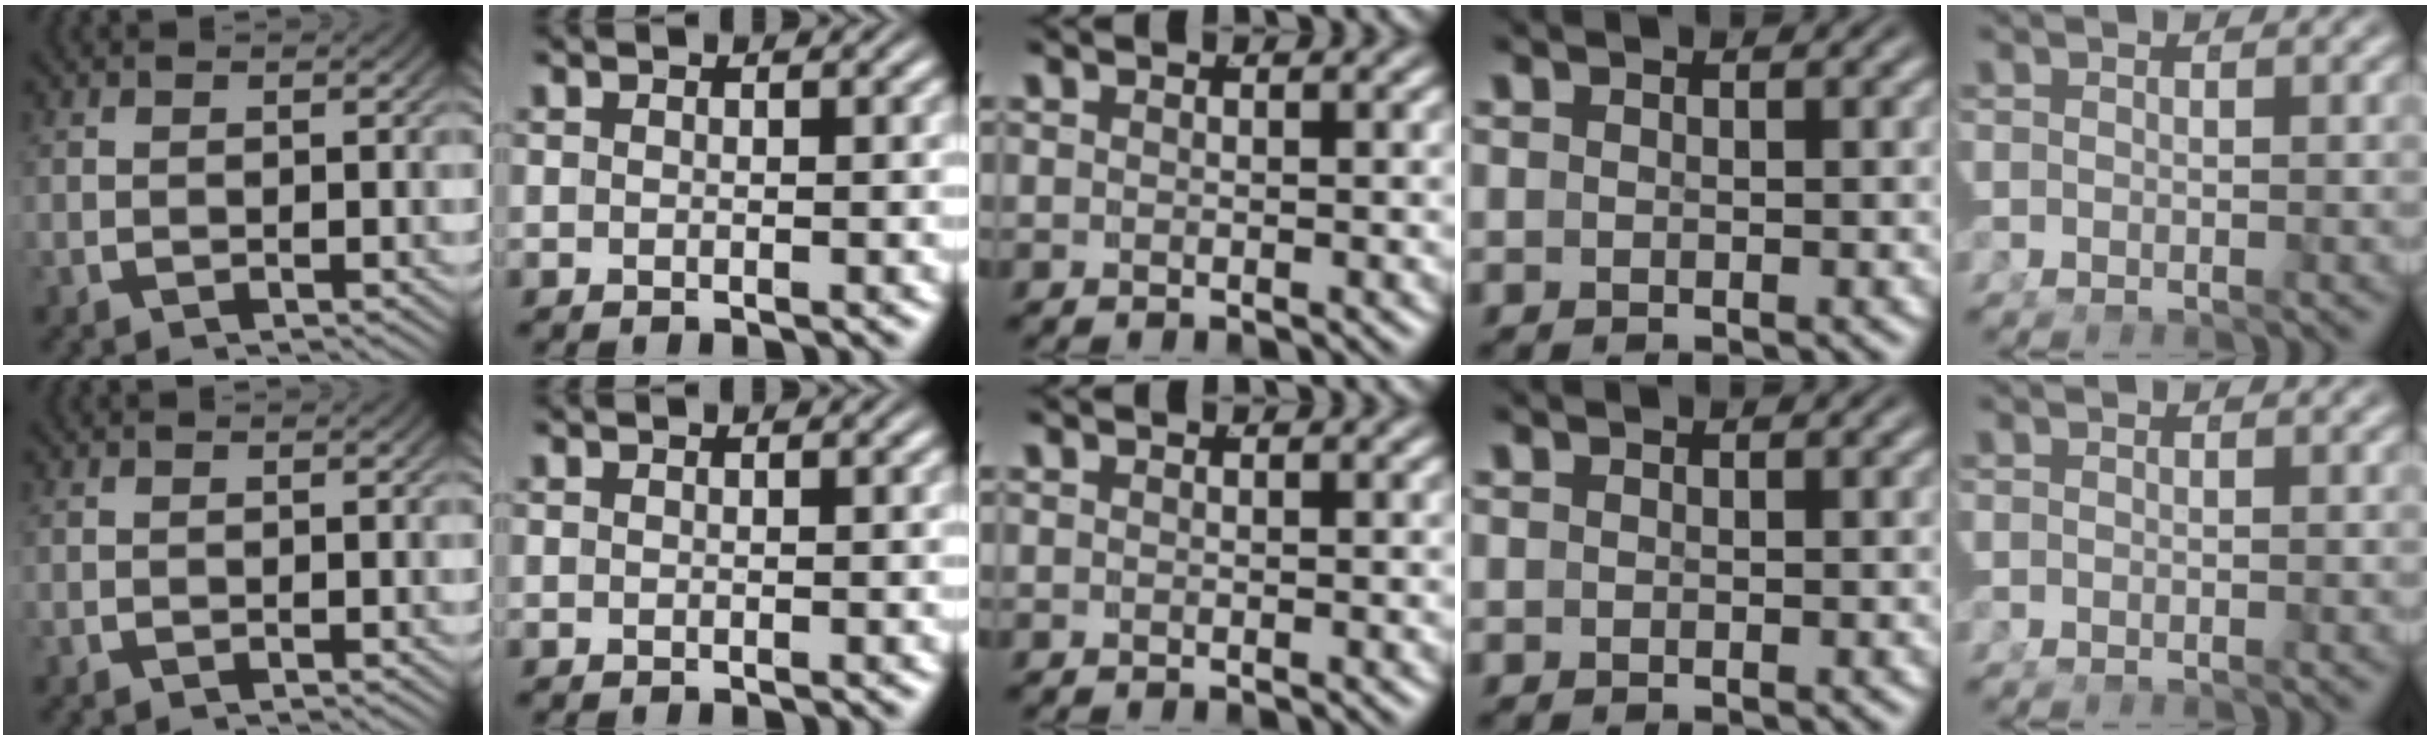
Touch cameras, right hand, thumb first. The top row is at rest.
{}